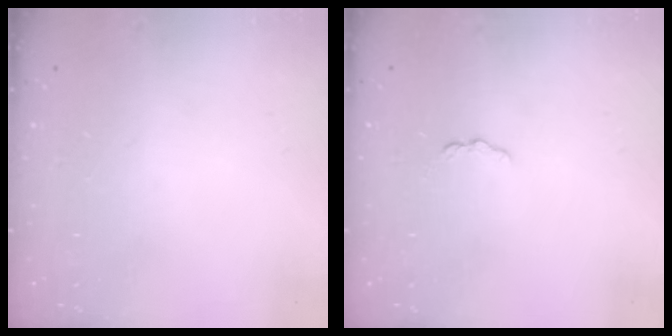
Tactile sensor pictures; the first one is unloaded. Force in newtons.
{"total": 3.4, "press": 3.4, "slide": 0.5}